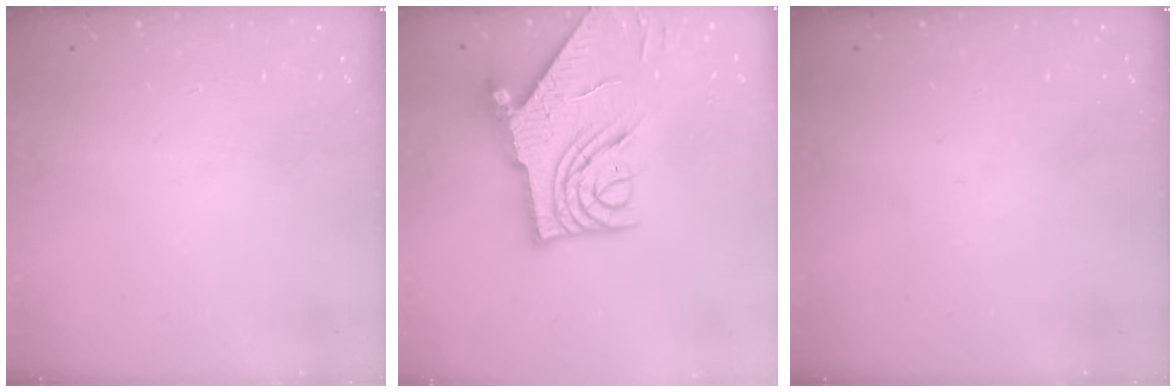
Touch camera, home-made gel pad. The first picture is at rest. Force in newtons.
{"total": 14.4, "press": 14.4, "slide": 1.3}
{"total": 0.0}